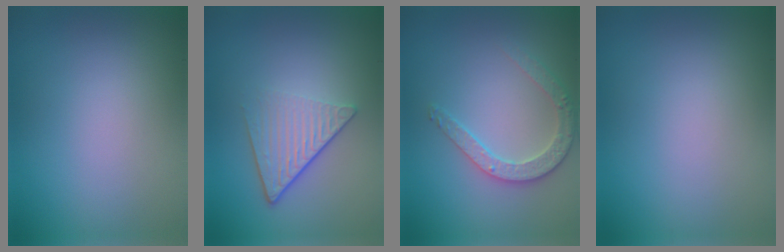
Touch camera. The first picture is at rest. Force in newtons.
{"total": 4.5, "press": 2.8, "slide": 3.5}
{"total": 2.7, "press": 2.6, "slide": 0.7}
{"total": 0.0}